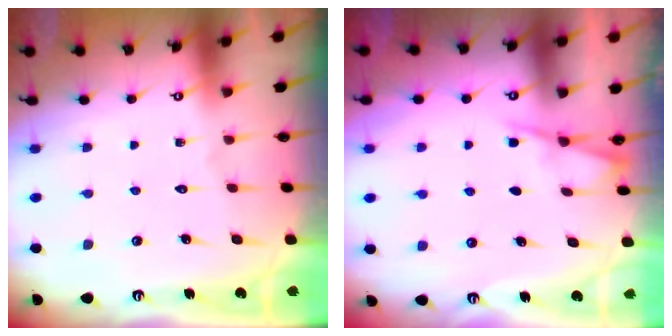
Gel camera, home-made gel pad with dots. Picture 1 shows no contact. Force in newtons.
{"total": 2.8, "press": 2.8, "slide": 0.3}